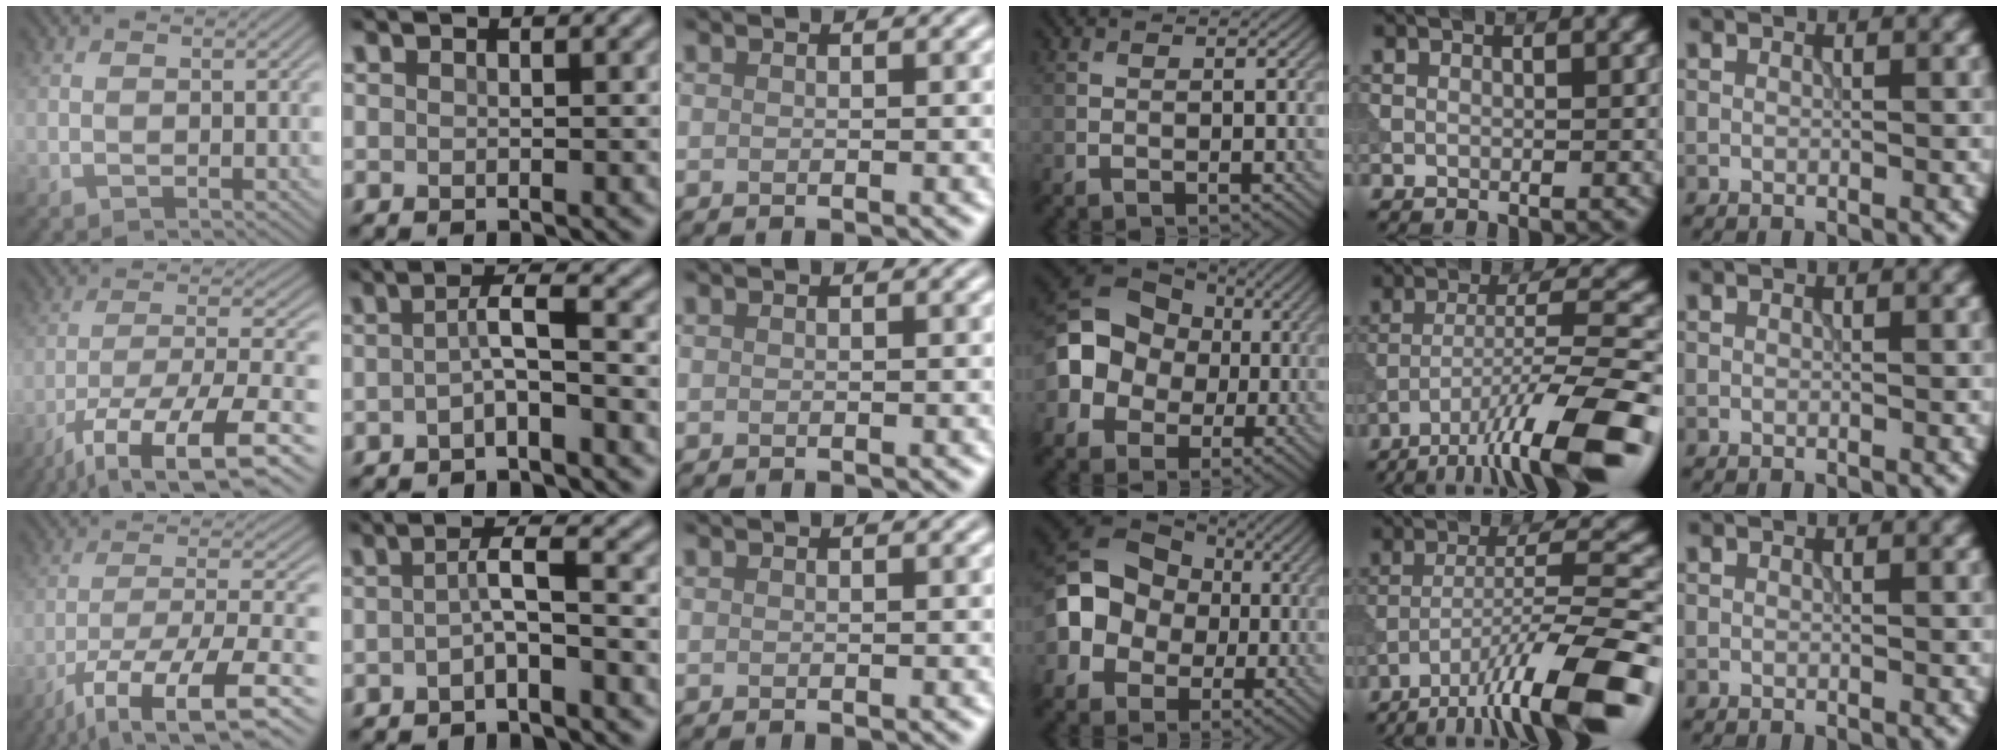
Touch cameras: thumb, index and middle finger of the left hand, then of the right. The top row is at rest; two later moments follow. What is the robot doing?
{"motion": "extract", "object": "tissue"}